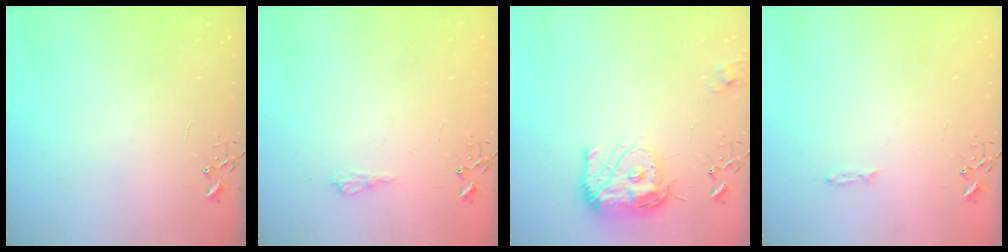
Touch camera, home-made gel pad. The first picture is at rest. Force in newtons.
{"total": 7.1, "press": 7.1, "slide": 0.9}
{"total": 16.6, "press": 16.5, "slide": 1.6}
{"total": 3.6, "press": 3.6, "slide": 0.4}